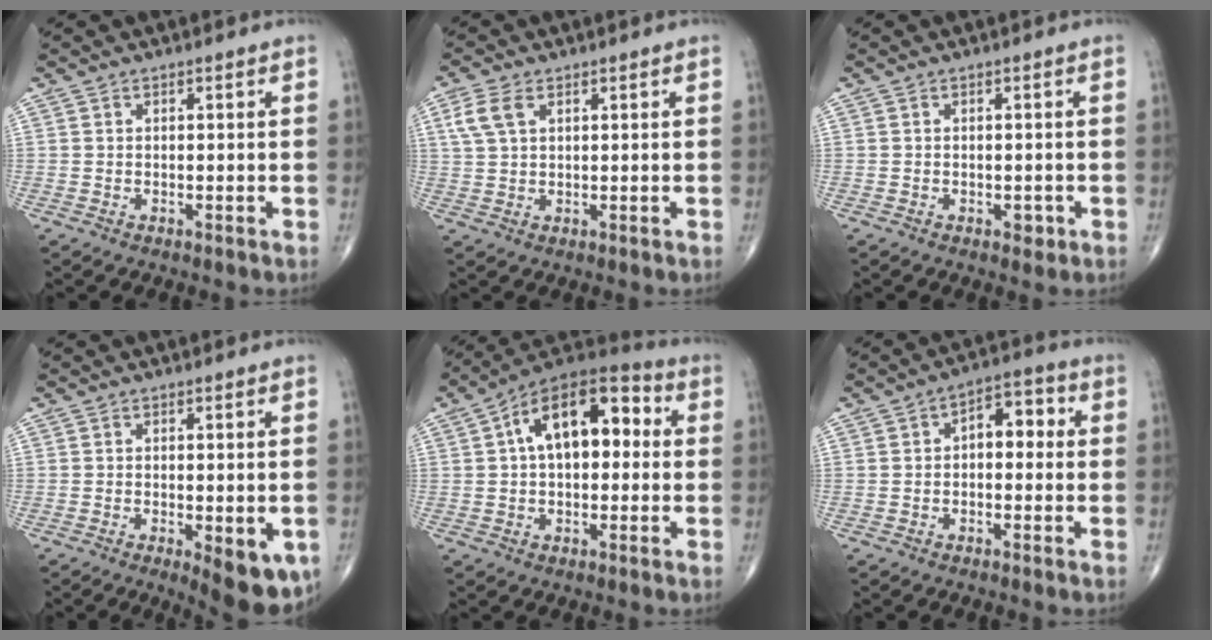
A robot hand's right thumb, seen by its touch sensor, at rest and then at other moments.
{"total": 4.9, "force": [2.0, 2.7, 3.5], "torque": [-0.085, 0.009, 0.044]}
{"total": 1.6, "force": [-0.7, 1.0, 1.0], "torque": [-0.006, 0.000, -0.008]}
{"total": 10.0, "force": [-3.8, 3.8, 8.4], "torque": [-0.094, -0.008, -0.044]}
{"total": 16.3, "force": [2.7, 8.9, 13.4], "torque": [-0.185, 0.042, 0.033]}
{"total": 6.6, "force": [0.3, 4.0, 5.2], "torque": [-0.046, 0.025, -0.008]}